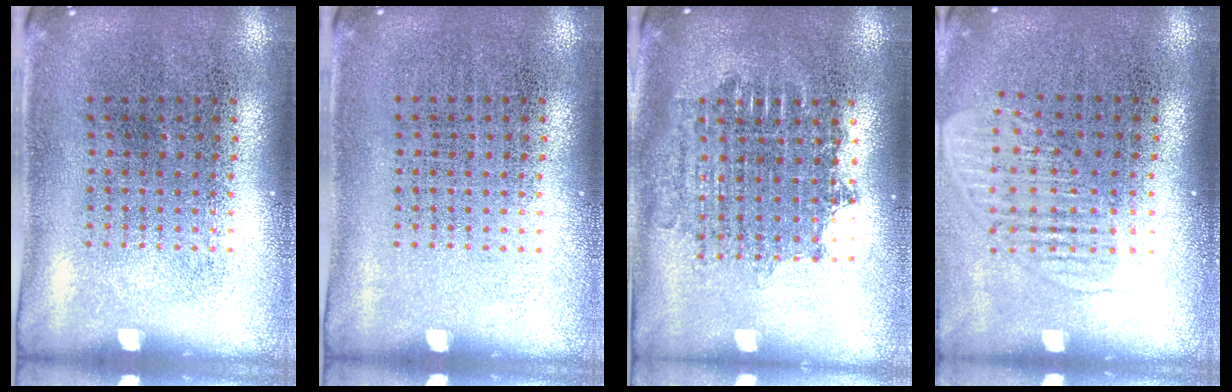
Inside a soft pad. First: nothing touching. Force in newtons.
{"total": 0.0}
{"total": 1.8, "press": 1.5, "slide": 1.0}
{"total": 1.6, "press": 1.3, "slide": 0.9}